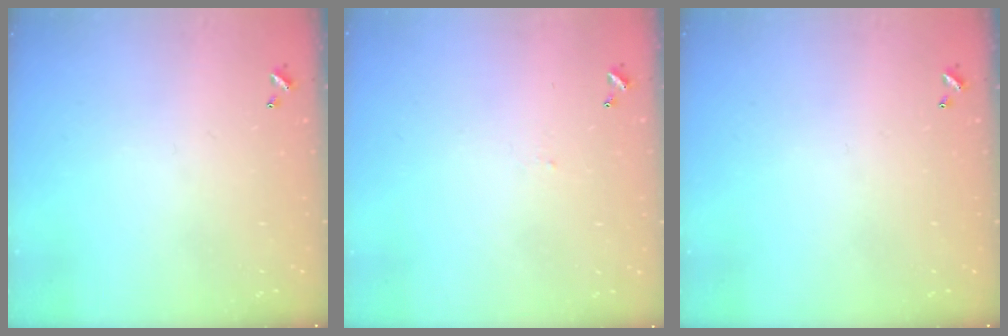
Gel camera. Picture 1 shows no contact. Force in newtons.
{"total": 2.1, "press": 2.1, "slide": 0.2}
{"total": 0.0}